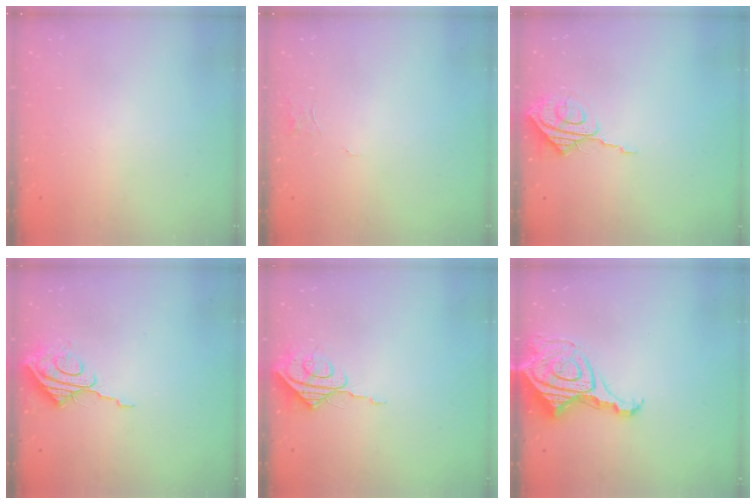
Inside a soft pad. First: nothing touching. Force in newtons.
{"total": 3.7, "press": 3.7, "slide": 0.3}
{"total": 8.9, "press": 8.9, "slide": 0.4}
{"total": 9.1, "press": 9.1, "slide": 0.7}
{"total": 7.6, "press": 7.6, "slide": 0.8}
{"total": 14.2, "press": 14.2, "slide": 1.4}